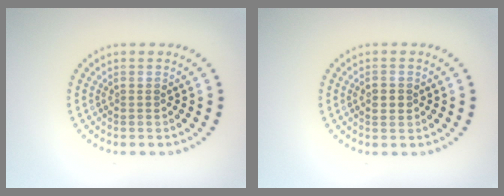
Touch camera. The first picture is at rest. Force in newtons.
{"total": 1.4, "press": 1.4, "slide": 0.1}